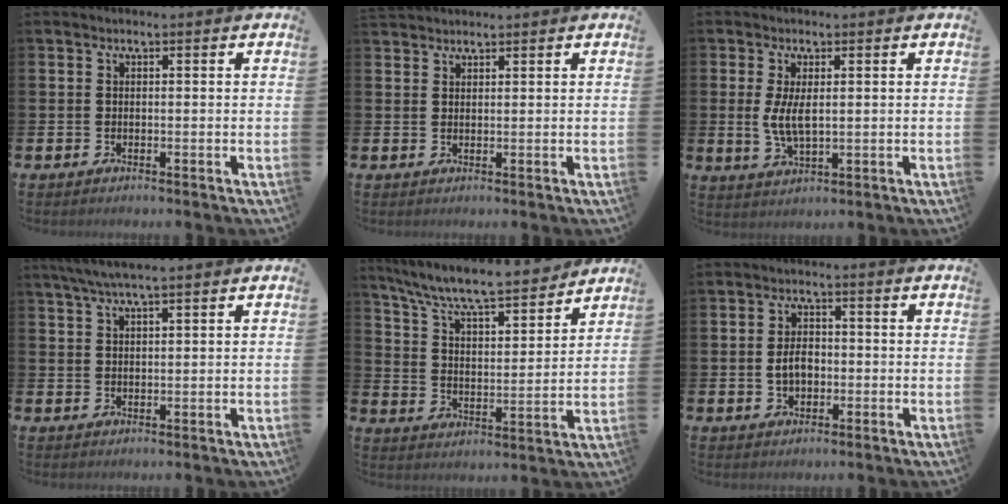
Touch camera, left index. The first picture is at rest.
{"total": 1.8, "force": [1.7, 0.5, -0.1], "torque": [0.000, 0.000, 0.034]}
{"total": 4.2, "force": [0.8, 1.7, 3.8], "torque": [-0.064, 0.000, 0.010]}
{"total": 3.9, "force": [3.2, 0.3, 2.3], "torque": [-0.049, -0.001, 0.058]}
{"total": 8.9, "force": [8.3, 1.1, 3.0], "torque": [-0.083, -0.066, 0.139]}
{"total": 3.3, "force": [-0.4, 2.3, 2.4], "torque": [-0.035, 0.002, -0.012]}